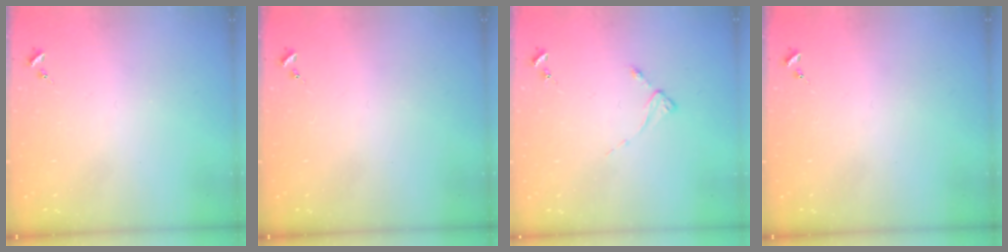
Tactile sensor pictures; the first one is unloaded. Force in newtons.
{"total": 0.0}
{"total": 2.5, "press": 2.5, "slide": 0.3}
{"total": 0.0}